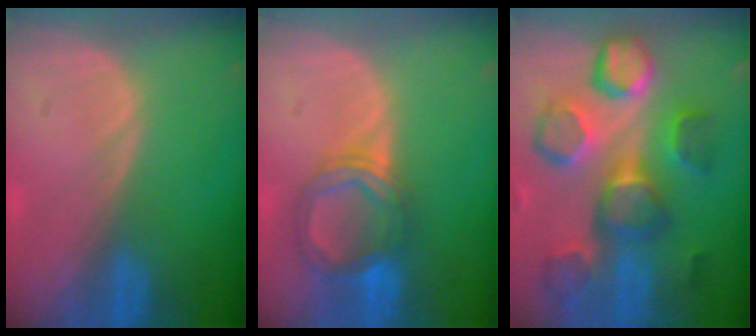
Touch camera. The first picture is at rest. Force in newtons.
{"total": 5.8, "press": 5.7, "slide": 0.6}
{"total": 11.6, "press": 10.9, "slide": 4.0}